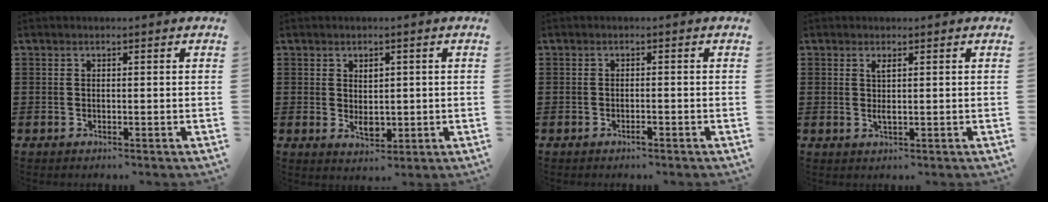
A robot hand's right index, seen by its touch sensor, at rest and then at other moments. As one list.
[{"total": 3.0, "force": [0.2, 1.9, 2.3], "torque": [-0.038, 0.001, 0.003]}, {"total": 1.0, "force": [-0.6, 0.1, 0.8], "torque": [-0.016, -0.005, -0.010]}, {"total": 1.5, "force": [0.4, 0.3, 1.4], "torque": [-0.028, 0.000, 0.006]}]